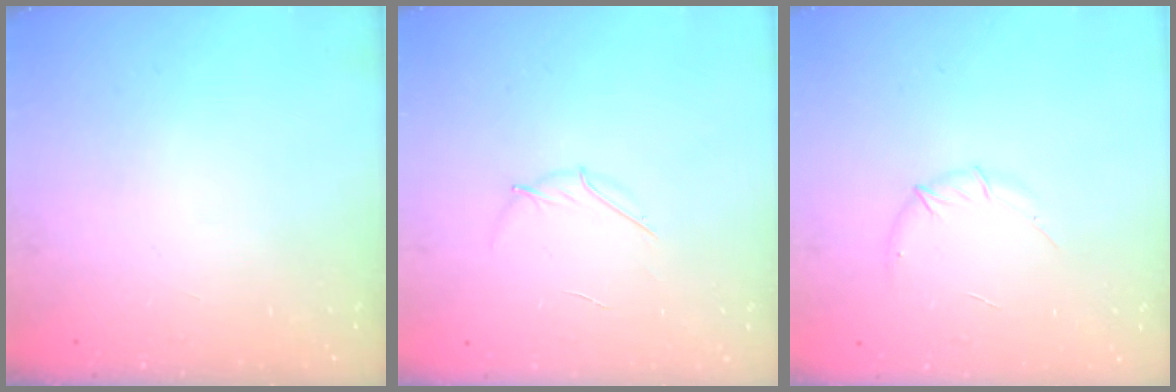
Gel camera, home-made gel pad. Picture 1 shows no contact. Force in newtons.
{"total": 3.8, "press": 3.6, "slide": 1.1}
{"total": 5.7, "press": 5.5, "slide": 1.6}